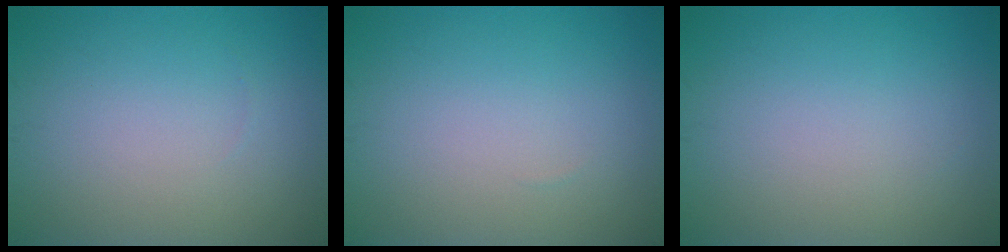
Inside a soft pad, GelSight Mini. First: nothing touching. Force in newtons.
{"total": 0.0}
{"total": 0.0}